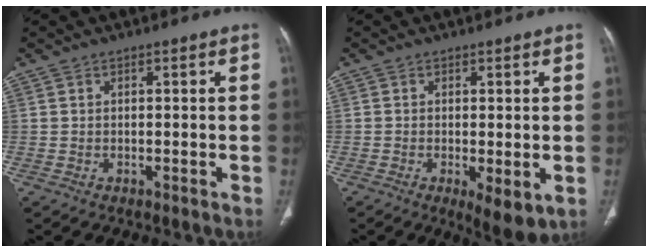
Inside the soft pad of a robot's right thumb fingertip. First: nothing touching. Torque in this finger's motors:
{"motor_torque": [-0.17, 0.44, -0.26, -0.16, 0.12]}